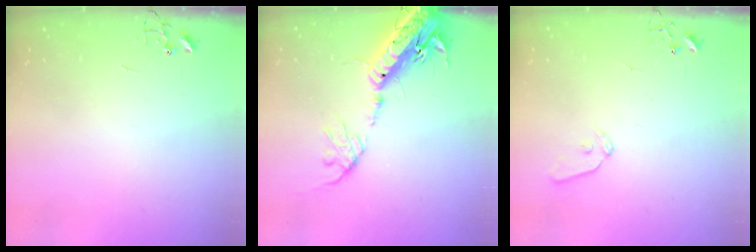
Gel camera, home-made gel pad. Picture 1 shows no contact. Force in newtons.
{"total": 19.6, "press": 19.1, "slide": 4.3}
{"total": 6.0, "press": 5.9, "slide": 0.8}